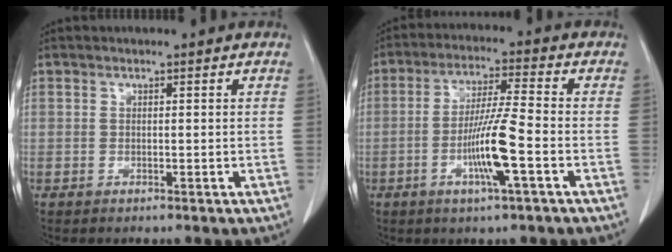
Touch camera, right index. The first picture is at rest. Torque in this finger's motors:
{"motor_torque": [1.55, 0.13, 0.64, 0.11]}